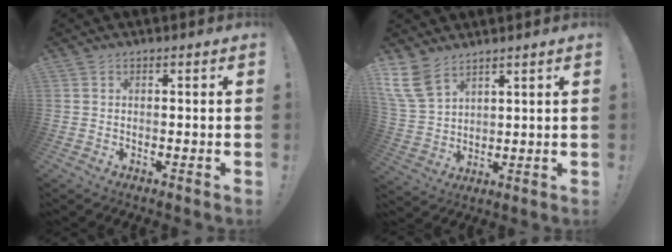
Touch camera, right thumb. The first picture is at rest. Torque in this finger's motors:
{"motor_torque": [0.11, 0.43, 0.46, 0.12, 0.11]}